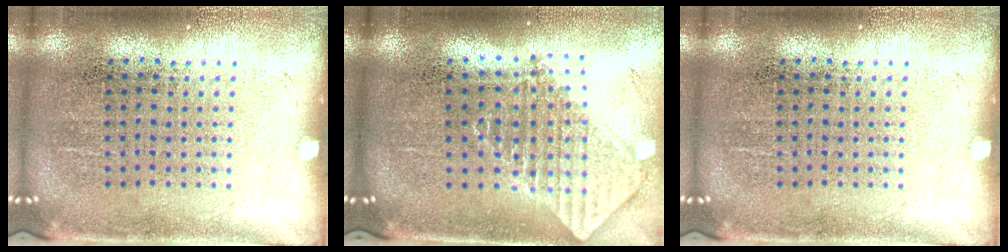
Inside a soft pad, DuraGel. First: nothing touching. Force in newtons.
{"total": 1.9, "press": 1.5, "slide": 1.2}
{"total": 0.0}